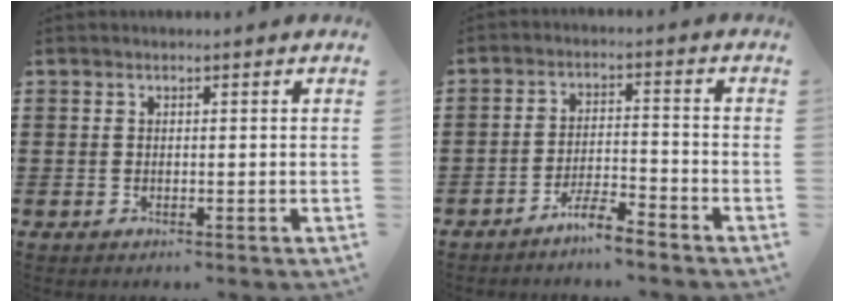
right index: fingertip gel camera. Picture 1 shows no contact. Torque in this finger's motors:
{"motor_torque": [-0.14, 2.00, -0.99, -0.21]}